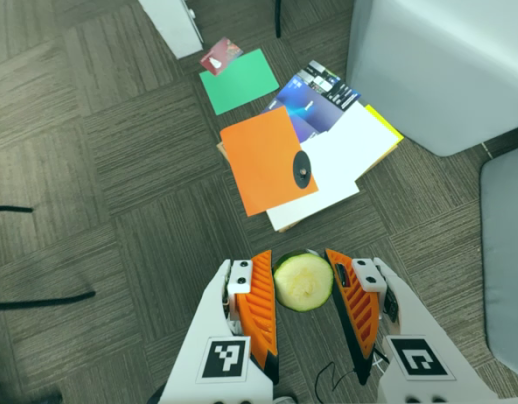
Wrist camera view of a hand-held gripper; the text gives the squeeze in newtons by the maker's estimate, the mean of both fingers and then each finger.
{"total": 11.2, "left": 11.5, "right": 10.9}